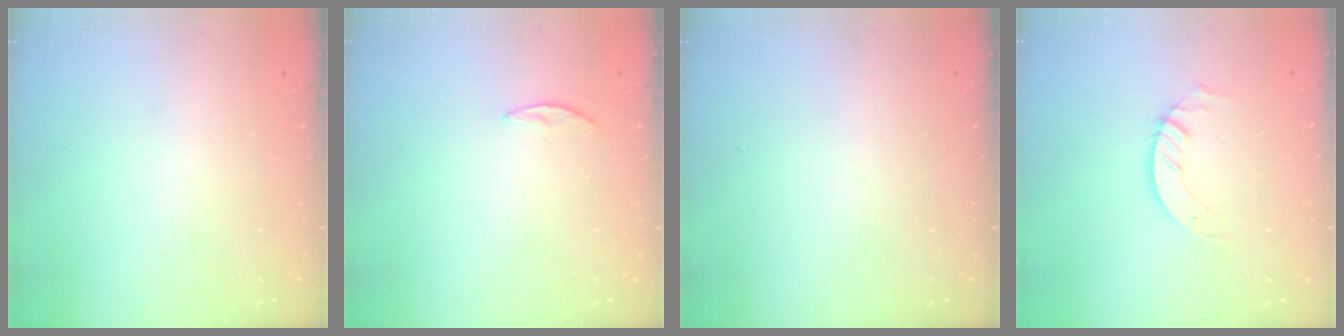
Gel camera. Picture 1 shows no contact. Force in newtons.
{"total": 3.5, "press": 3.5, "slide": 0.4}
{"total": 0.0}
{"total": 2.8, "press": 2.8, "slide": 0.2}